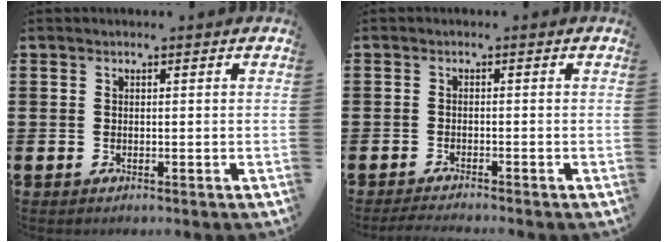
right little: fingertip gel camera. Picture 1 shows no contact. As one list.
[{"total": 1.3, "force": [-1.2, -0.1, 0.5], "torque": [-0.007, 0.002, -0.024]}]